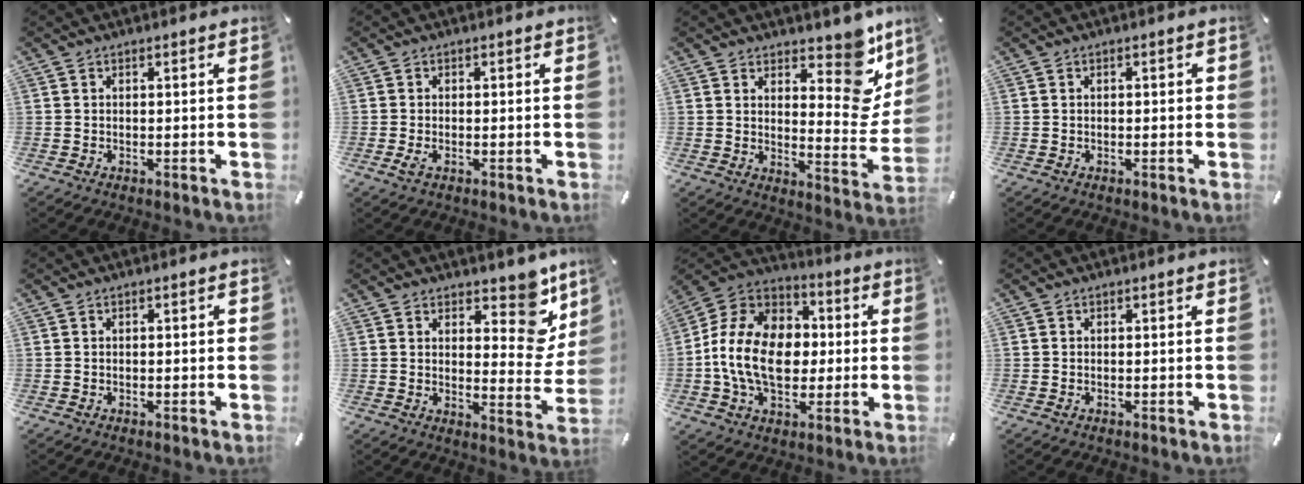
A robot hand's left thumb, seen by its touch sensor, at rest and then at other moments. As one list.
[{"total": 1.5, "force": [-0.6, 0.8, 1.1], "torque": [-0.019, 0.000, -0.009]}, {"total": 13.4, "force": [8.5, 6.5, 8.0], "torque": [-0.073, -0.081, 0.149]}, {"total": 1.0, "force": [-0.2, 0.6, 0.9], "torque": [-0.016, 0.003, -0.004]}, {"total": 1.2, "force": [-0.2, 0.6, 1.0], "torque": [-0.019, 0.003, -0.005]}, {"total": 11.6, "force": [7.2, 6.0, 6.9], "torque": [-0.057, -0.061, 0.122]}, {"total": 15.9, "force": [-2.5, 12.0, 10.1], "torque": [-0.223, 0.023, -0.044]}, {"total": 0.0}]